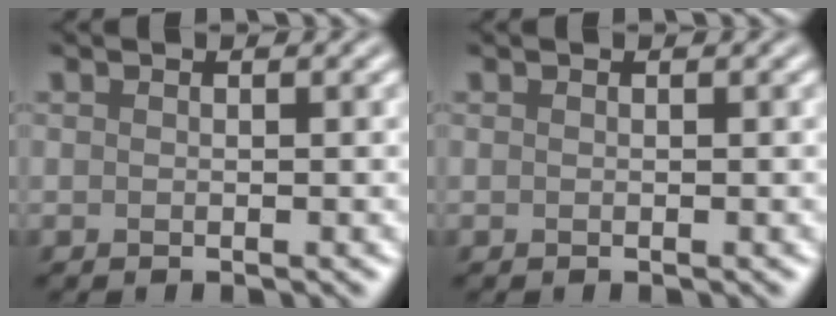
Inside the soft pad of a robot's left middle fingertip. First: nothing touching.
{"total": 0.0}